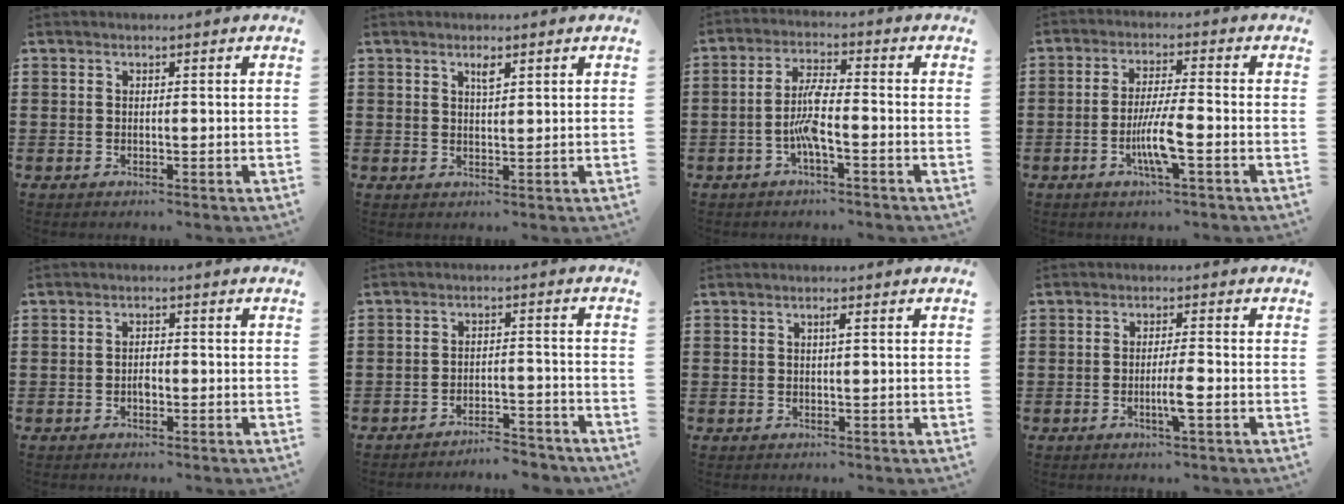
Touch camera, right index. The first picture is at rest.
{"total": 1.8, "force": [1.0, 0.4, 1.4], "torque": [-0.022, -0.001, 0.015]}
{"total": 5.8, "force": [-2.0, 1.2, 5.3], "torque": [-0.122, -0.005, -0.044]}
{"total": 6.5, "force": [-2.3, 0.6, 6.1], "torque": [-0.120, -0.014, -0.045]}
{"total": 1.6, "force": [-0.5, 0.7, 1.3], "torque": [-0.027, 0.000, -0.010]}
{"total": 4.2, "force": [-4.1, 0.2, 0.7], "torque": [-0.017, 0.002, -0.086]}
{"total": 0.9, "force": [0.1, 0.0, 0.9], "torque": [-0.015, -0.002, 0.002]}
{"total": 3.9, "force": [-1.3, 0.1, 3.7], "torque": [-0.071, -0.006, -0.026]}